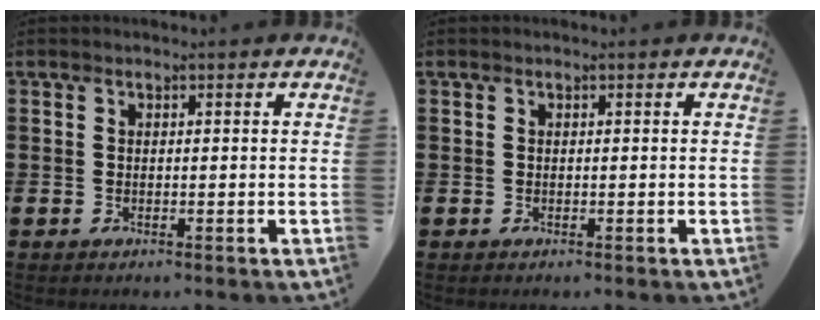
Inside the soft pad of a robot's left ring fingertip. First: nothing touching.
{"total": 0.0}